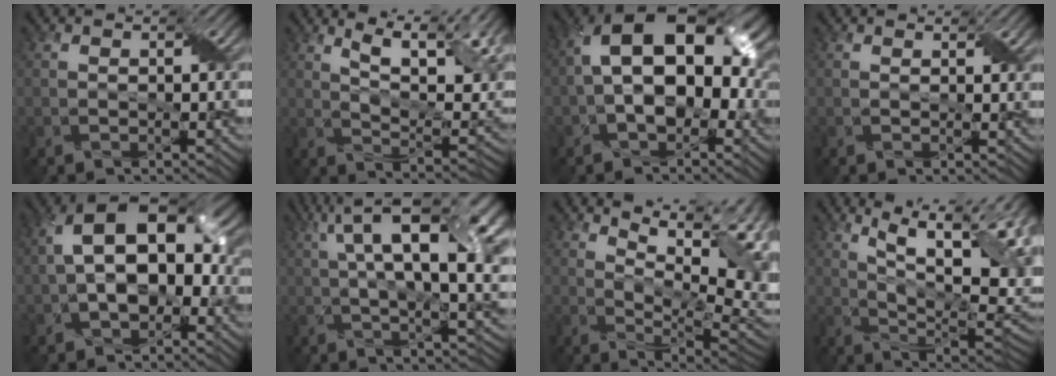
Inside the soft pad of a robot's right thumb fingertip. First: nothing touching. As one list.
[{"total": 15.1, "force": [8.2, 5.1, 11.5], "torque": [-0.194, 0.020, 0.123]}, {"total": 16.3, "force": [1.5, 10.1, 12.7], "torque": [-0.196, 0.018, 0.014]}, {"total": 0.9, "force": [0.8, 0.2, 0.5], "torque": [-0.010, -0.001, 0.015]}, {"total": 14.8, "force": [0.9, 9.2, 11.6], "torque": [-0.196, 0.013, 0.013]}, {"total": 18.0, "force": [6.0, 6.4, 15.8], "torque": [-0.246, 0.035, 0.086]}, {"total": 12.5, "force": [6.0, 3.9, 10.3], "torque": [-0.172, 0.006, 0.090]}, {"total": 16.8, "force": [5.7, 6.9, 14.3], "torque": [-0.218, 0.037, 0.102]}]